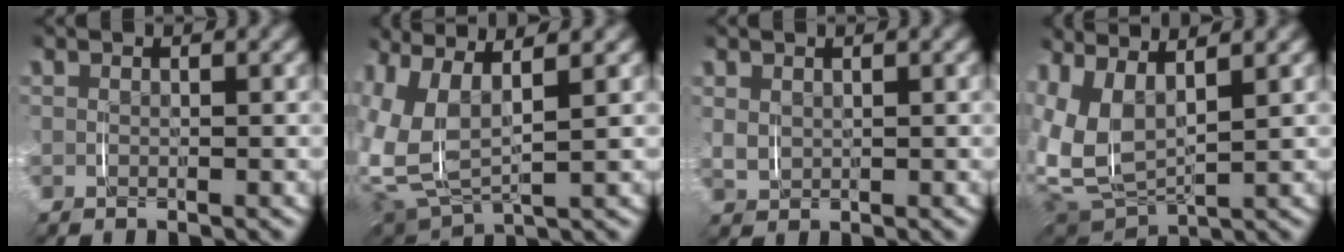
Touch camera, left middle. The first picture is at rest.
{"total": 10.8, "force": [1.5, 8.4, 6.6], "torque": [-0.193, -0.024, 0.023]}
{"total": 1.4, "force": [0.5, 1.1, 0.7], "torque": [-0.025, -0.003, 0.013]}
{"total": 10.3, "force": [1.1, 8.1, 6.3], "torque": [-0.190, -0.022, 0.012]}